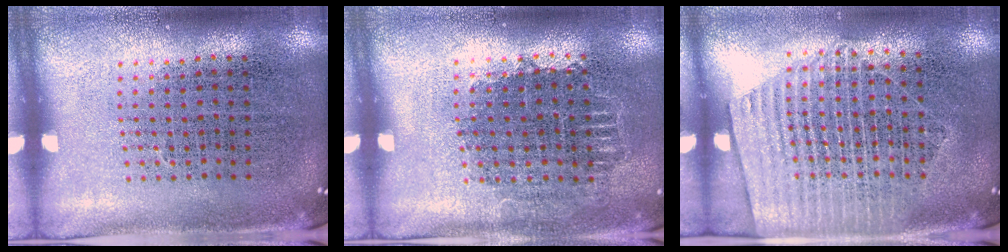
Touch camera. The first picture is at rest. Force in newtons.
{"total": 0.8, "press": 0.7, "slide": 0.3}
{"total": 1.5, "press": 1.4, "slide": 0.6}